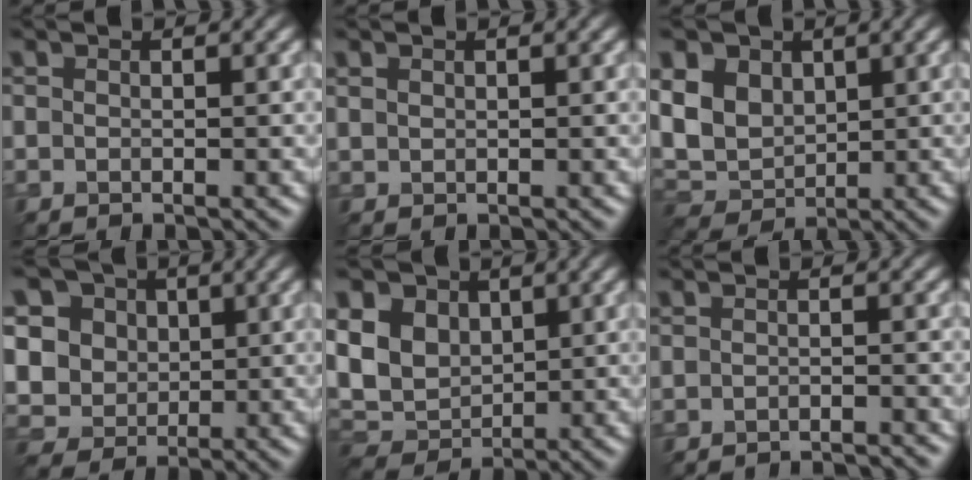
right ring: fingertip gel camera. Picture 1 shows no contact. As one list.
[{"total": 0.6, "force": [0.5, 0.4, 0.2], "torque": [-0.005, -0.002, 0.013]}, {"total": 6.7, "force": [2.0, 5.2, 3.8], "torque": [-0.104, 0.015, 0.036]}, {"total": 10.3, "force": [3.5, 8.7, 4.3], "torque": [-0.107, 0.015, 0.053]}, {"total": 8.2, "force": [2.4, 6.4, 4.6], "torque": [-0.116, 0.021, 0.033]}, {"total": 3.3, "force": [-3.2, 0.3, 1.0], "torque": [-0.007, 0.004, -0.042]}]